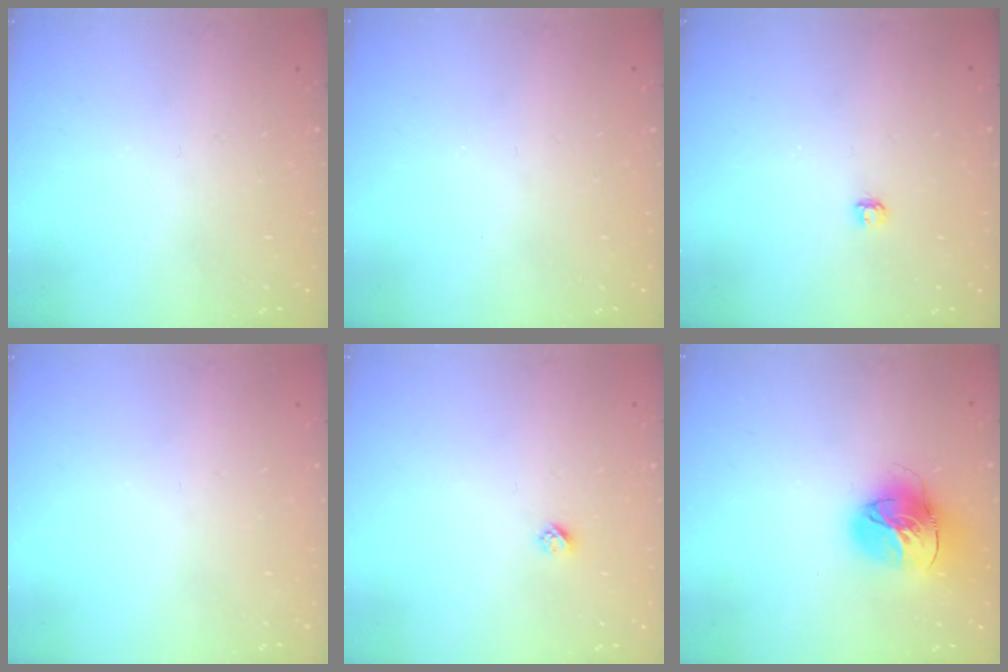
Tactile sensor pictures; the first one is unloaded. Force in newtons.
{"total": 0.0}
{"total": 2.9, "press": 2.9, "slide": 0.3}
{"total": 0.0}
{"total": 2.4, "press": 2.4, "slide": 0.2}
{"total": 17.5, "press": 17.4, "slide": 1.7}